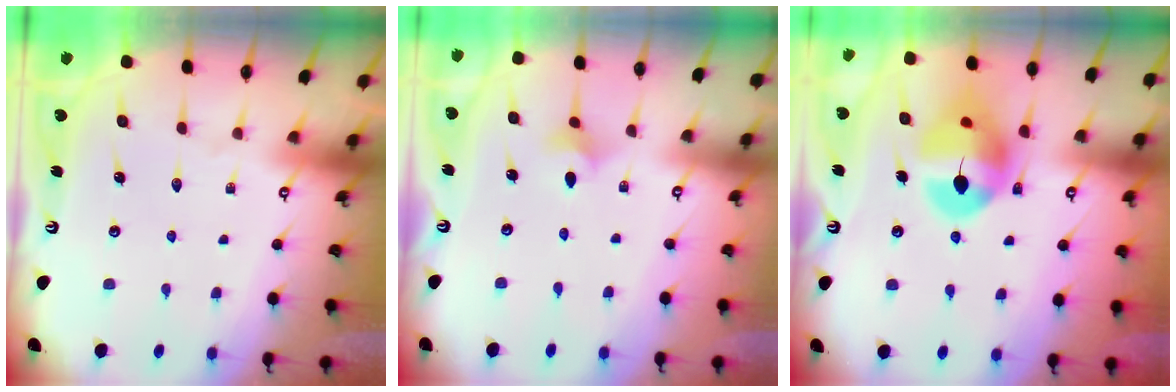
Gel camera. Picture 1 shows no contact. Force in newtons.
{"total": 3.3, "press": 3.2, "slide": 0.8}
{"total": 13.6, "press": 13.5, "slide": 1.6}